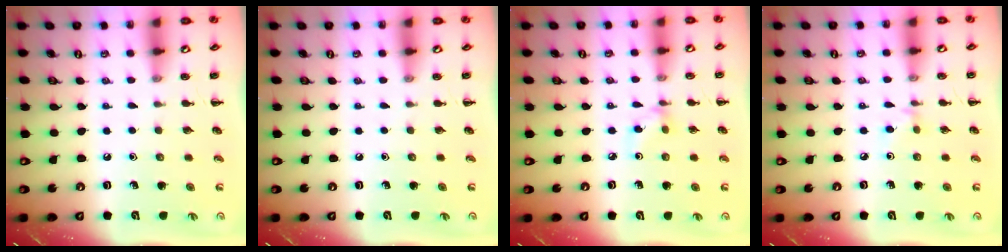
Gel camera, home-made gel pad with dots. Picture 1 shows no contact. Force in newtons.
{"total": 0.0}
{"total": 3.0, "press": 2.8, "slide": 1.2}
{"total": 3.4, "press": 3.2, "slide": 1.2}